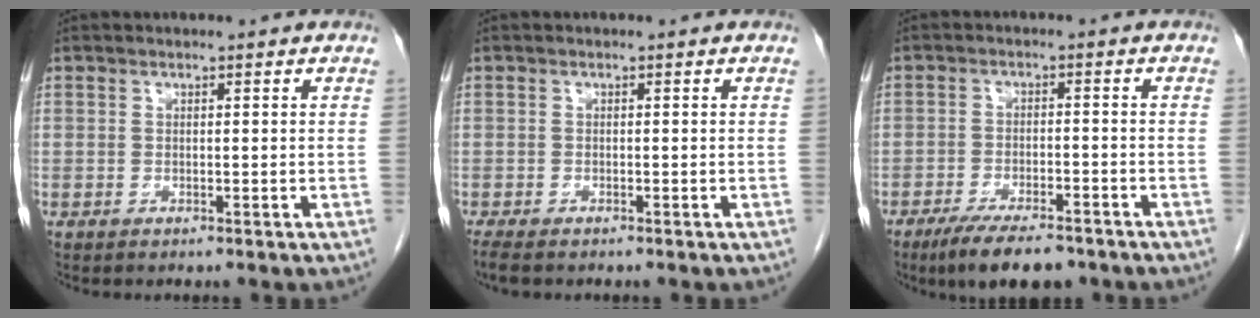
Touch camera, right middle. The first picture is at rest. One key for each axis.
{"total": 2.8, "fx": -2.2, "fy": 0.8, "fz": 1.5, "tx": -0.030, "ty": -0.010, "tz": -0.033}
{"total": 8.5, "fx": -6.5, "fy": 2.4, "fz": 5.0, "tx": -0.081, "ty": -0.014, "tz": -0.104}